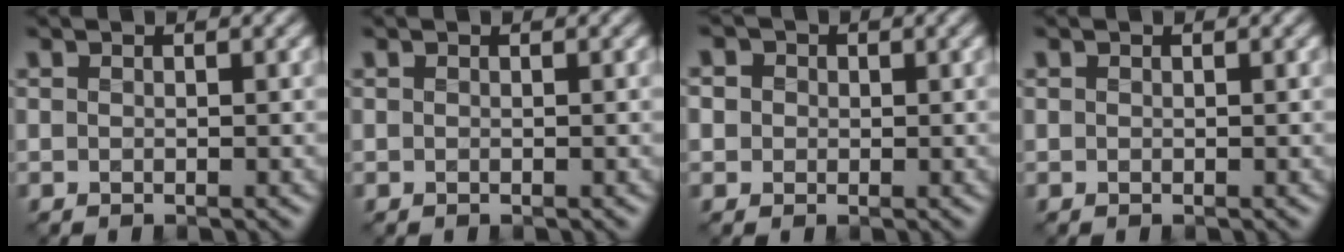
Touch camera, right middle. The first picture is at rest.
{"total": 0.0}
{"total": 4.0, "force": [1.6, 3.3, 1.7], "torque": [-0.038, 0.025, 0.006]}
{"total": 0.0}